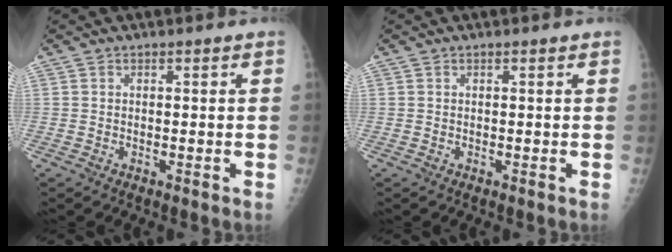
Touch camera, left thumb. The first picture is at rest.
{"total": 0.0}